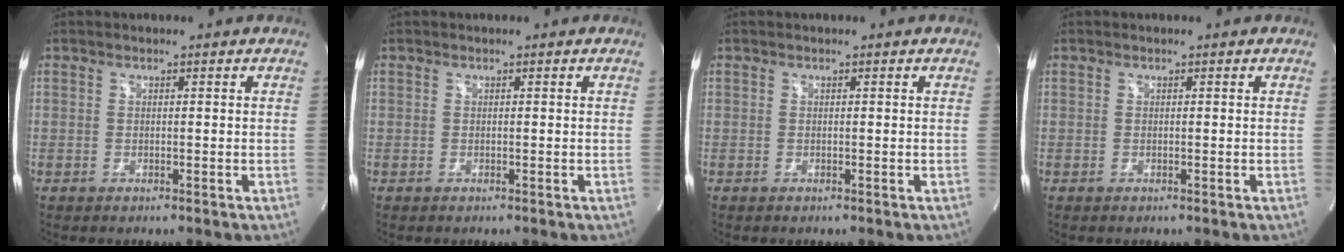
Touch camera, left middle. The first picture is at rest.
{"total": 0.0}
{"total": 0.0}
{"total": 0.0}